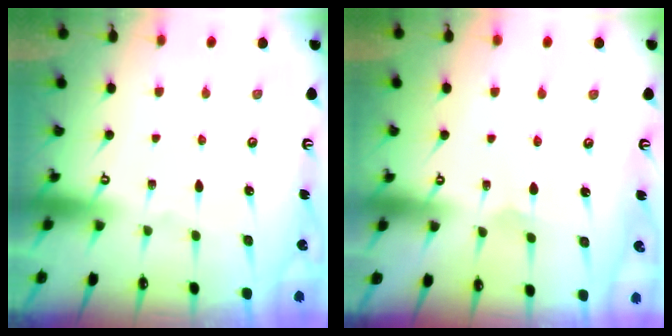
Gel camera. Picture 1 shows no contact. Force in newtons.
{"total": 3.1, "press": 3.1, "slide": 0.2}